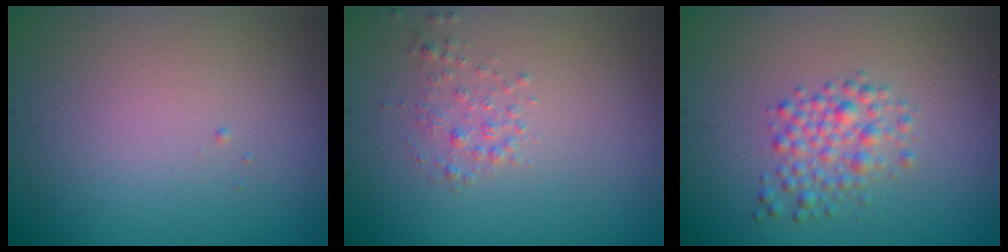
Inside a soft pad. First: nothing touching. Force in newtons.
{"total": 1.3, "press": 1.2, "slide": 0.1}
{"total": 2.6, "press": 2.6, "slide": 0.1}